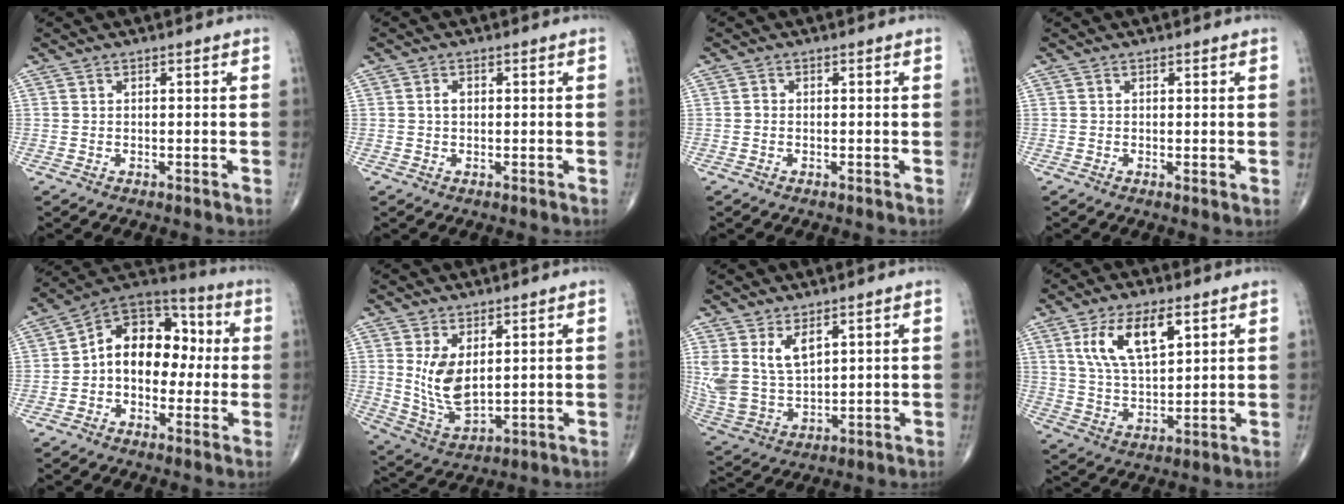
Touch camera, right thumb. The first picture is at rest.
{"total": 1.3, "force": [0.1, 0.9, 1.0], "torque": [-0.016, 0.005, 0.000]}
{"total": 0.5, "force": [-0.2, 0.4, 0.3], "torque": [-0.002, 0.001, -0.008]}
{"total": 0.8, "force": [0.1, 0.2, 0.7], "torque": [-0.015, -0.004, -0.001]}
{"total": 14.2, "force": [-0.2, 10.0, 10.1], "torque": [-0.115, 0.048, -0.019]}
{"total": 8.7, "force": [2.2, 4.6, 7.0], "torque": [-0.129, -0.023, 0.060]}
{"total": 9.2, "force": [4.4, 4.8, 6.5], "torque": [-0.125, -0.019, 0.103]}
{"total": 11.6, "force": [5.1, 5.1, 9.1], "torque": [-0.160, -0.016, 0.101]}